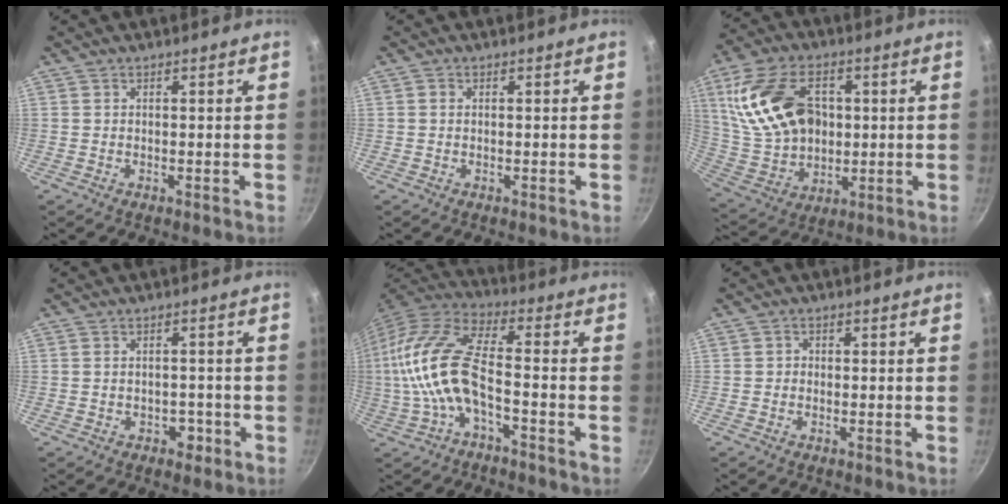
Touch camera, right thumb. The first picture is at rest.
{"total": 0.8, "force": [0.1, 0.7, 0.4], "torque": [-0.006, 0.004, 0.001]}
{"total": 19.5, "force": [4.0, 13.4, 13.7], "torque": [-0.243, -0.002, 0.090]}
{"total": 2.8, "force": [-1.3, 2.0, 1.5], "torque": [-0.007, 0.011, -0.010]}
{"total": 15.1, "force": [-3.0, 6.1, 13.5], "torque": [-0.283, 0.035, -0.069]}
{"total": 1.2, "force": [-0.2, 1.1, 0.4], "torque": [-0.002, 0.002, -0.007]}